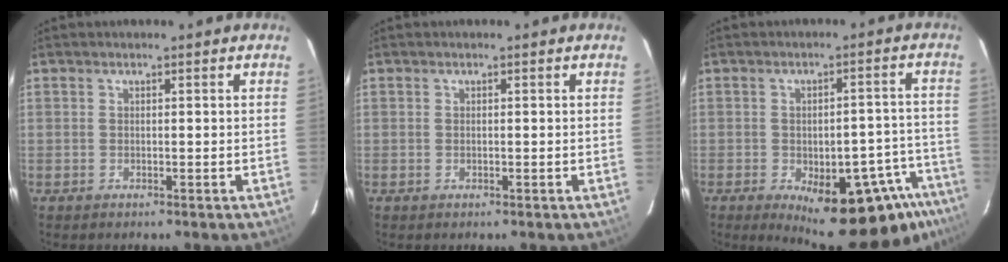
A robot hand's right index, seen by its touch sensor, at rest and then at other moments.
{"total": 0.0}
{"total": 21.1, "force": [-13.8, 8.2, 13.7], "torque": [-0.151, 0.000, -0.159]}